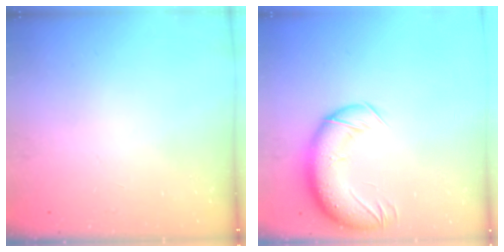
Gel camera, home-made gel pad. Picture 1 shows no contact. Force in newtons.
{"total": 13.3, "press": 12.8, "slide": 3.6}